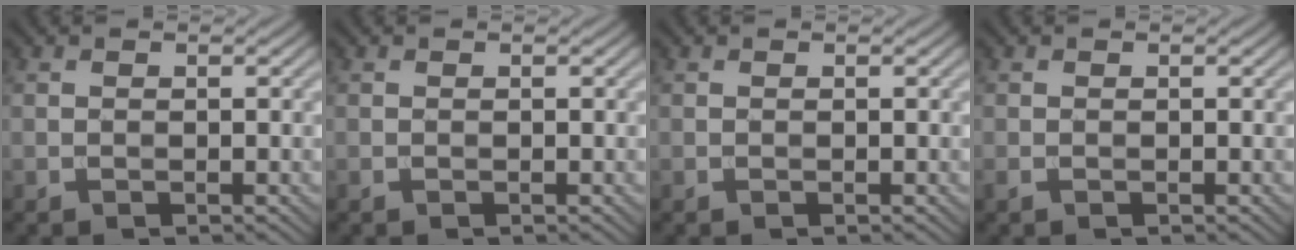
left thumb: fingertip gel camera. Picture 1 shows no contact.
{"total": 0.0}
{"total": 0.0}
{"total": 0.8, "force": [-0.4, 0.5, 0.5], "torque": [-0.015, -0.005, -0.008]}